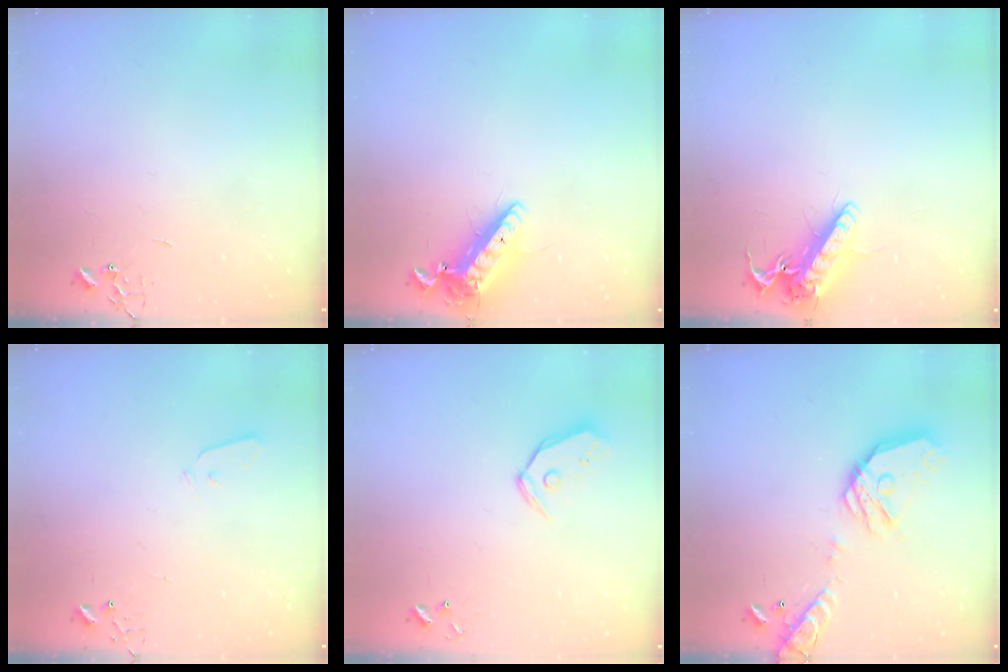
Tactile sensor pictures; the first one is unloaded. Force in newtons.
{"total": 14.3, "press": 14.1, "slide": 2.6}
{"total": 13.8, "press": 13.7, "slide": 1.9}
{"total": 3.0, "press": 2.9, "slide": 0.7}
{"total": 8.7, "press": 8.6, "slide": 1.3}
{"total": 19.0, "press": 18.9, "slide": 2.0}